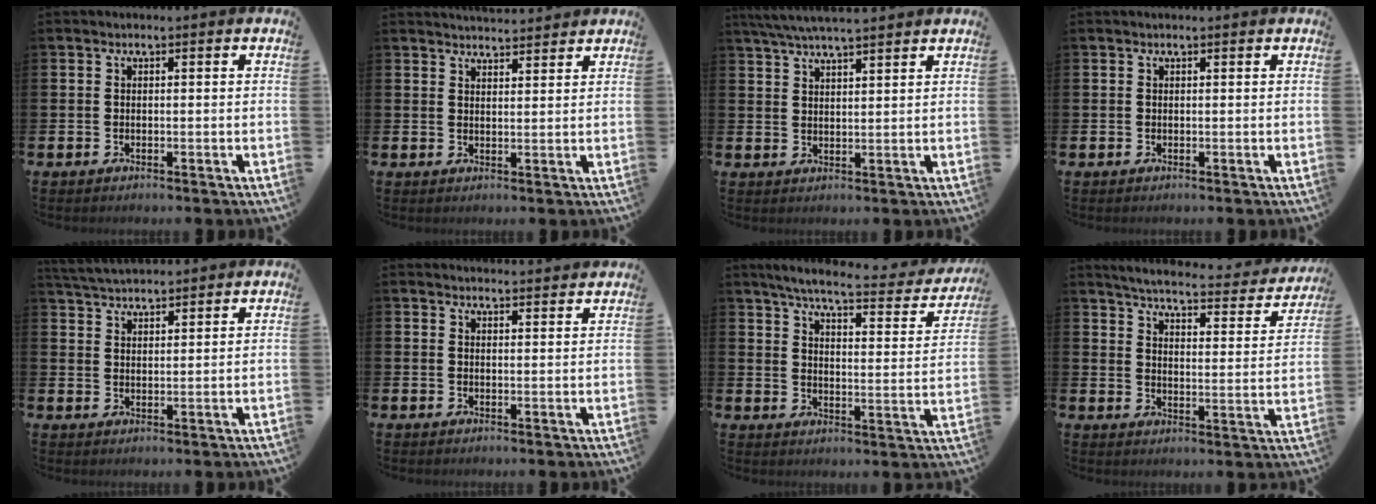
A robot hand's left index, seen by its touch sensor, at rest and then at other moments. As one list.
[{"total": 3.3, "force": [3.3, 0.3, 0.1], "torque": [-0.003, -0.019, 0.060]}, {"total": 5.3, "force": [4.9, 0.4, 2.0], "torque": [-0.046, -0.014, 0.088]}, {"total": 0.0}, {"total": 3.9, "force": [3.9, 0.5, 0.4], "torque": [-0.022, -0.015, 0.071]}, {"total": 2.5, "force": [2.5, 0.1, -0.1], "torque": [0.007, -0.018, 0.043]}, {"total": 5.9, "force": [5.2, 0.6, 2.8], "torque": [-0.071, -0.039, 0.079]}, {"total": 4.7, "force": [4.4, 0.5, 1.7], "torque": [-0.048, -0.037, 0.066]}]